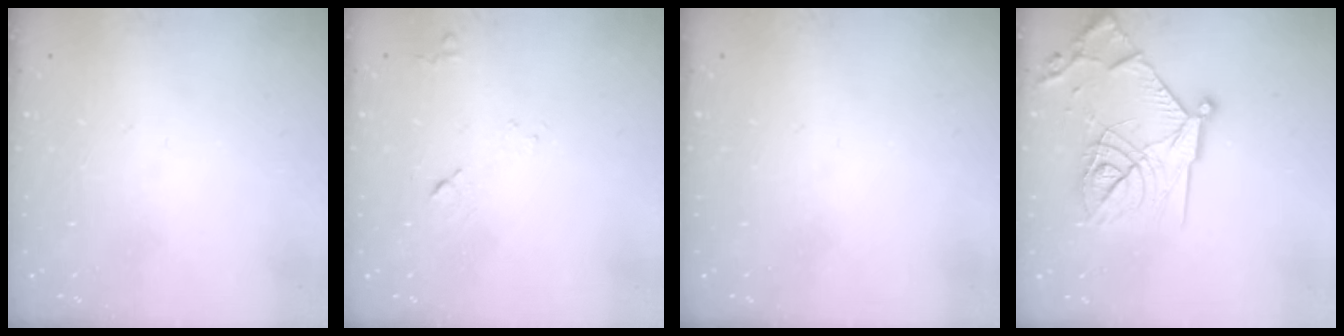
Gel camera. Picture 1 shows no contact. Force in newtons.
{"total": 8.0, "press": 7.9, "slide": 0.8}
{"total": 0.0}
{"total": 21.2, "press": 21.2, "slide": 1.8}